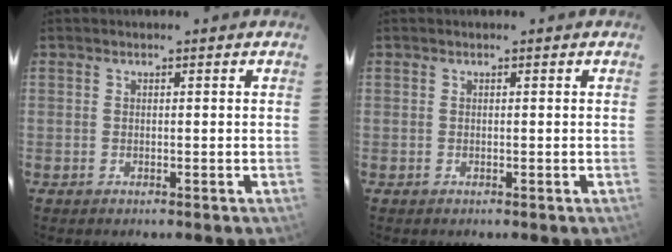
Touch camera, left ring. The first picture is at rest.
{"total": 0.0}